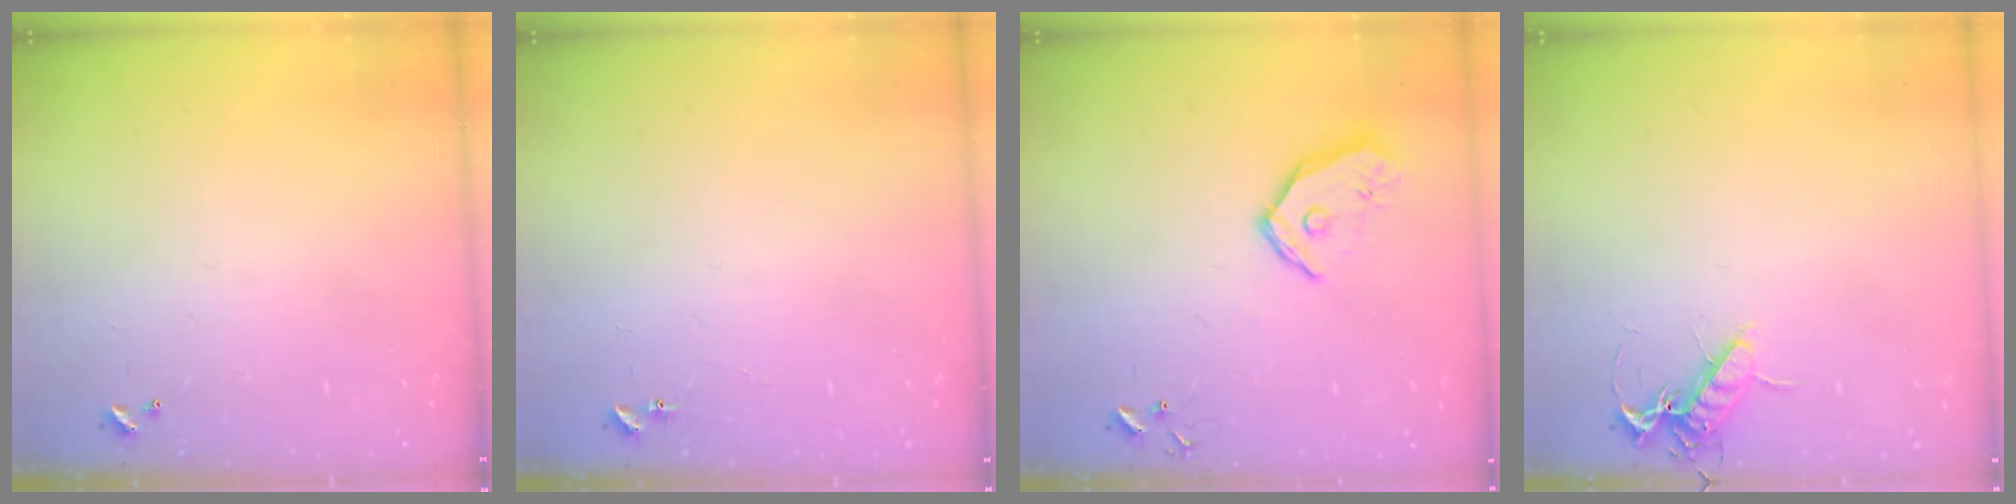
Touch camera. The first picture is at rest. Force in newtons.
{"total": 5.4, "press": 5.4, "slide": 0.6}
{"total": 12.3, "press": 12.1, "slide": 1.9}
{"total": 9.3, "press": 9.2, "slide": 1.3}